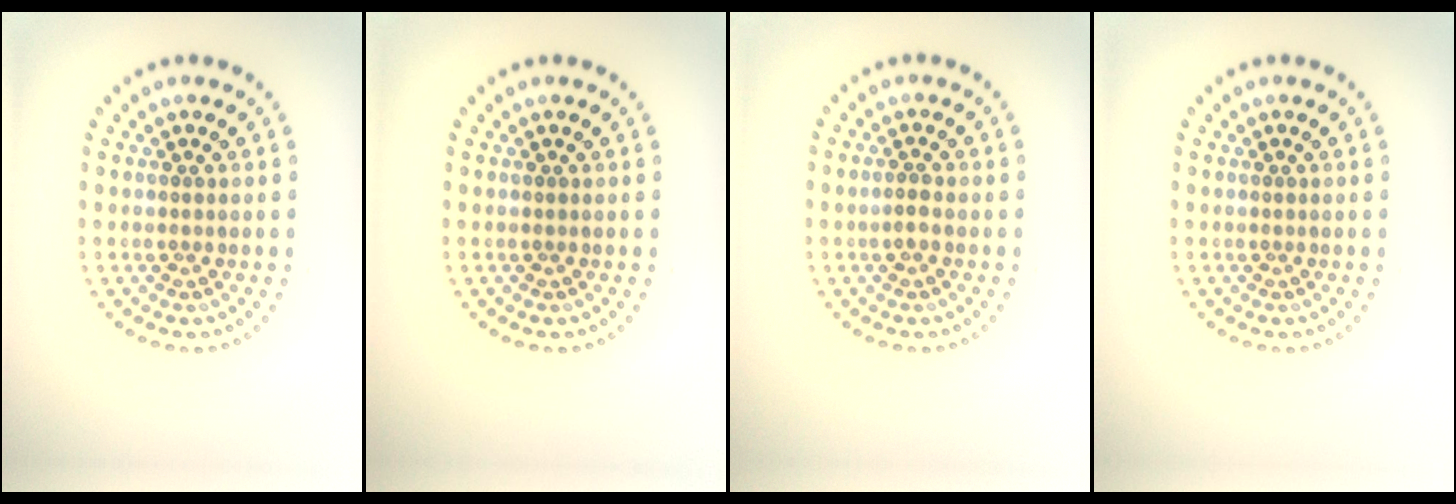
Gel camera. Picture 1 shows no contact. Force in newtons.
{"total": 0.0}
{"total": 1.0, "press": 0.9, "slide": 0.4}
{"total": 0.0}